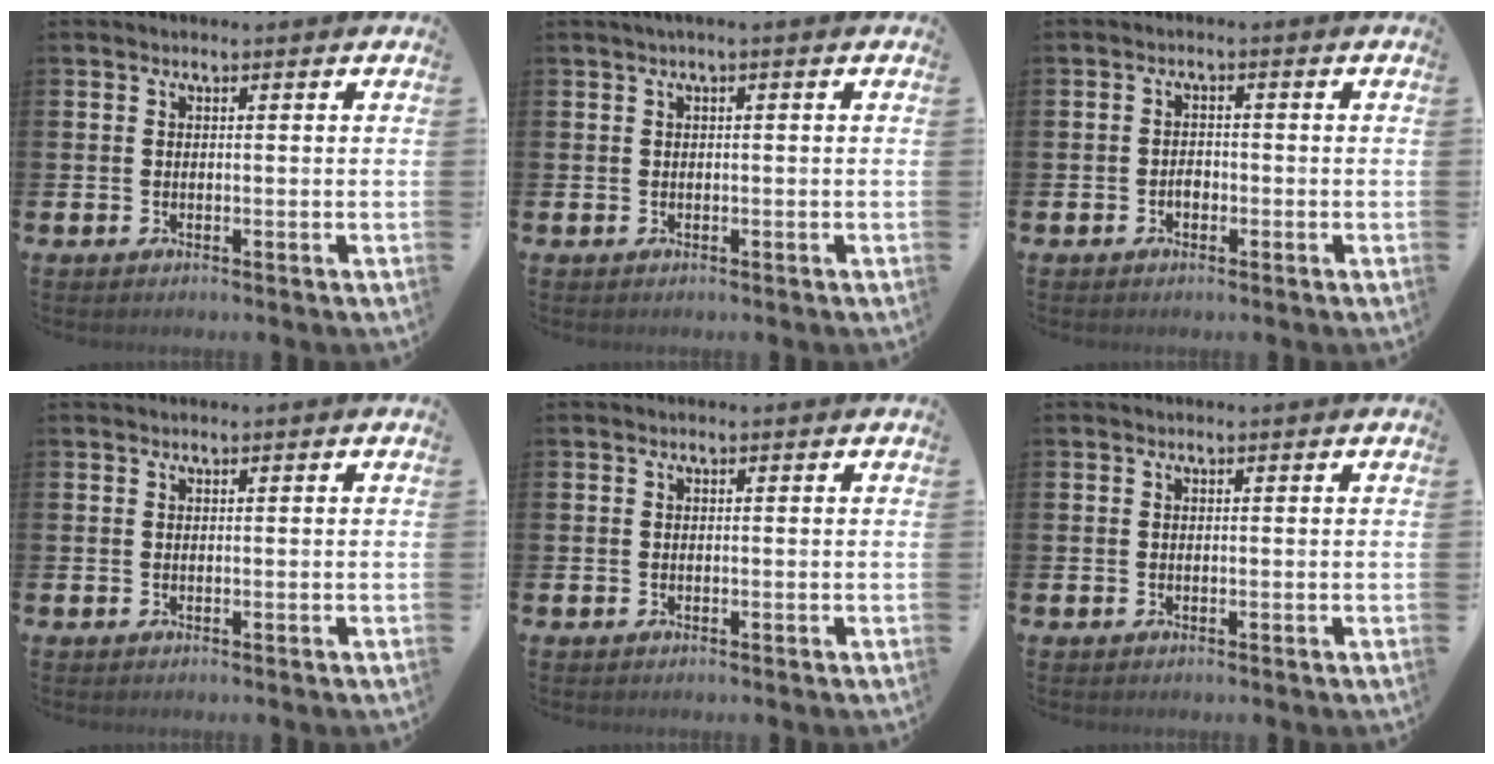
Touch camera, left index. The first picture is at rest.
{"total": 0.8, "force": [0.1, 0.0, 0.8], "torque": [-0.012, 0.001, 0.001]}
{"total": 1.5, "force": [-0.6, 1.1, 0.9], "torque": [-0.005, -0.002, -0.016]}
{"total": 0.0}
{"total": 0.0}
{"total": 0.0}